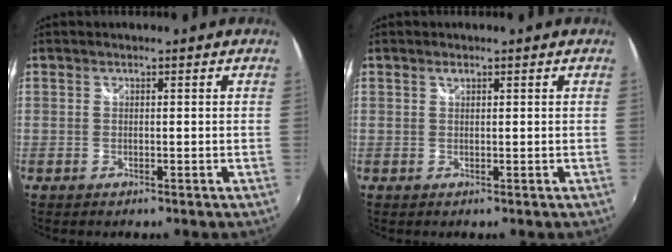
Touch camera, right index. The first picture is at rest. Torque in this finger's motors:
{"motor_torque": [0.09, 0.04, 0.01, 0.01]}